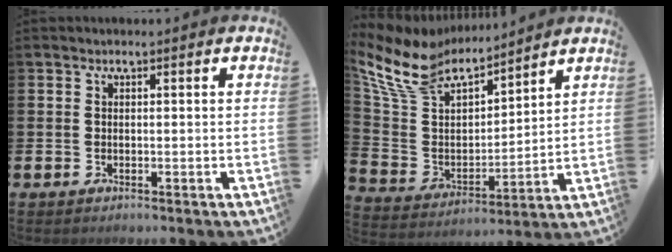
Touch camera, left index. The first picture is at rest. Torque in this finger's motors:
{"motor_torque": [1.10, -1.04, 0.68, 0.08]}